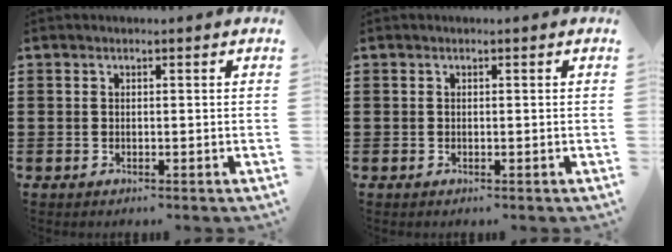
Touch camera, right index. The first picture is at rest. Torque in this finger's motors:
{"motor_torque": [-0.33, 1.81, 0.00, 0.00]}